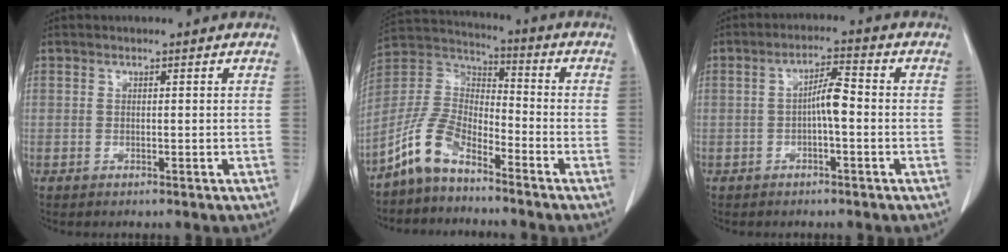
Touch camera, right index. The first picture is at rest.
{"total": 9.4, "force": [-6.8, 3.8, 5.2], "torque": [-0.128, 0.017, -0.142]}
{"total": 4.2, "force": [-0.5, 0.8, 4.1], "torque": [-0.071, 0.014, -0.008]}